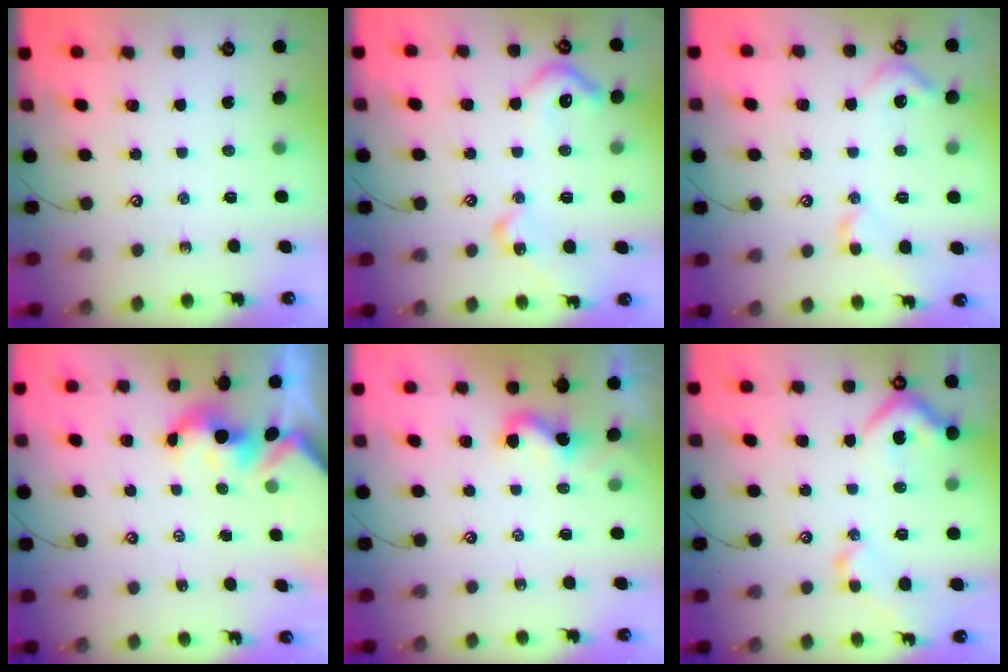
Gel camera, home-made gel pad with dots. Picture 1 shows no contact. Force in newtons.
{"total": 8.9, "press": 8.8, "slide": 1.1}
{"total": 4.8, "press": 4.7, "slide": 1.1}
{"total": 2.7, "press": 2.7, "slide": 0.6}
{"total": 2.9, "press": 2.9, "slide": 0.4}
{"total": 9.7, "press": 9.5, "slide": 1.7}